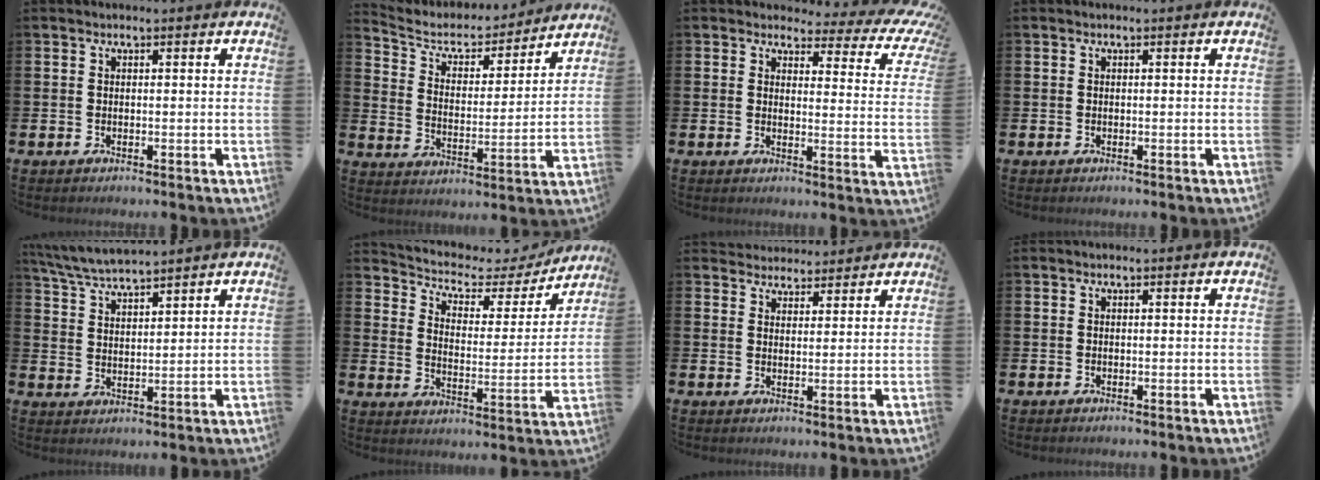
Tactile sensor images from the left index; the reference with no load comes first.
{"total": 6.0, "force": [5.4, 2.3, 1.3], "torque": [-0.057, -0.045, 0.089]}
{"total": 3.3, "force": [2.5, 1.7, 1.3], "torque": [-0.022, -0.031, 0.032]}
{"total": 0.0}
{"total": 5.3, "force": [5.2, 0.3, 1.1], "torque": [-0.046, -0.022, 0.095]}
{"total": 4.7, "force": [4.0, 2.2, 1.2], "torque": [-0.053, -0.031, 0.058]}
{"total": 3.4, "force": [3.2, 1.0, -0.4], "torque": [-0.003, -0.015, 0.059]}
{"total": 0.0}